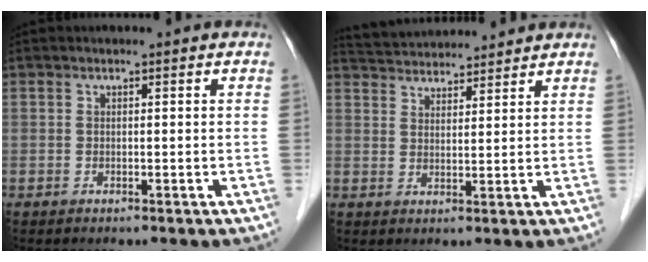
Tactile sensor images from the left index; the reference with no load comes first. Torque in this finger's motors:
{"motor_torque": [0.04, -0.51, 0.10, 0.06]}